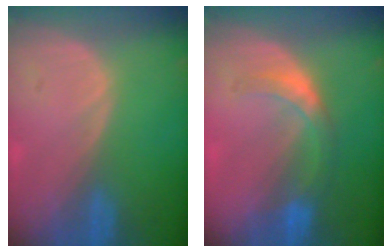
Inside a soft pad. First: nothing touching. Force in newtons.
{"total": 5.8, "press": 5.1, "slide": 2.7}